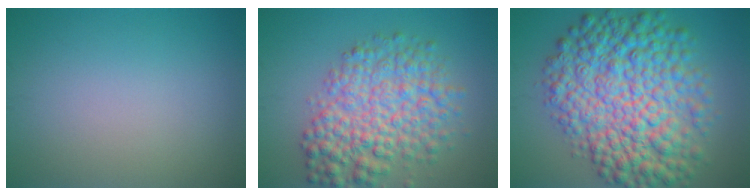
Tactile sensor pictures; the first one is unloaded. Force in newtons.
{"total": 7.6, "press": 7.6, "slide": 0.2}
{"total": 12.1, "press": 12.1, "slide": 0.1}